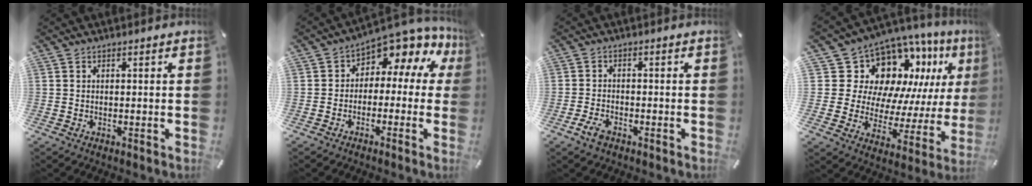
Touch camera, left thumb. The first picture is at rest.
{"total": 5.8, "force": [3.4, 3.3, 3.3], "torque": [-0.049, -0.048, 0.055]}
{"total": 3.3, "force": [-2.1, 1.7, 1.8], "torque": [-0.051, 0.004, -0.045]}
{"total": 16.0, "force": [8.9, 11.3, 6.9], "torque": [-0.130, -0.090, 0.172]}